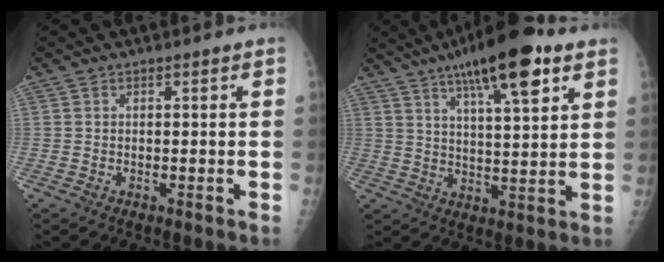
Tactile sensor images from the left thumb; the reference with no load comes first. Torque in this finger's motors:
{"motor_torque": [2.02, 1.56, 1.59, -1.19, 0.38]}